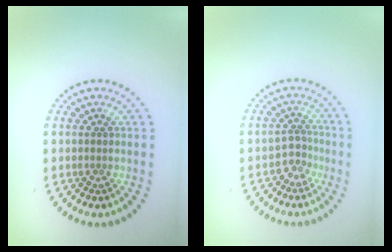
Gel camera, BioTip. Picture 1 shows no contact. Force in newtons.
{"total": 1.9, "press": 1.3, "slide": 1.4}